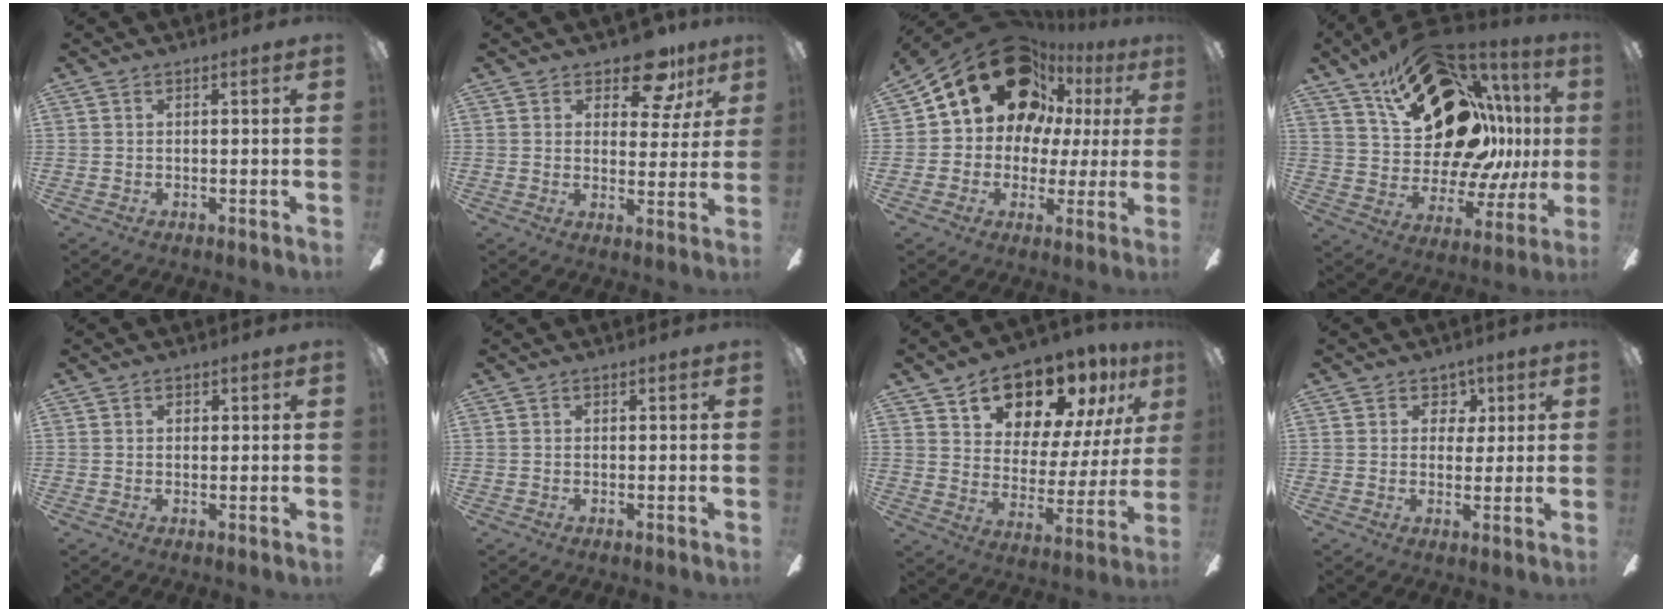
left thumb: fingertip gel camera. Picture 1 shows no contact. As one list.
[{"total": 12.1, "force": [8.3, 5.8, 6.7], "torque": [-0.080, -0.041, 0.142]}, {"total": 21.5, "force": [10.9, 14.8, 11.1], "torque": [-0.194, -0.051, 0.205]}, {"total": 30.2, "force": [13.3, 17.2, 21.0], "torque": [-0.329, -0.079, 0.258]}, {"total": 1.0, "force": [0.3, 0.7, 0.6], "torque": [-0.005, 0.002, 0.003]}, {"total": 0.0}, {"total": 16.9, "force": [13.0, 8.5, 6.7], "torque": [-0.107, -0.089, 0.229]}, {"total": 4.5, "force": [2.0, 3.7, 1.5], "torque": [-0.009, -0.004, 0.030]}]